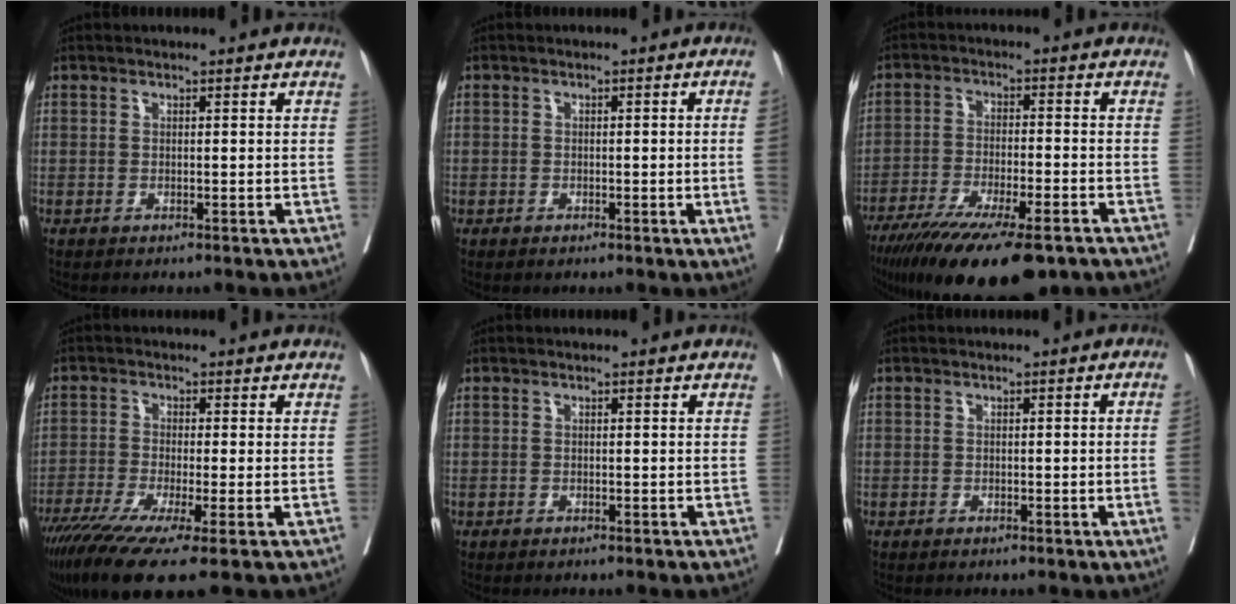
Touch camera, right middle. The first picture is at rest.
{"total": 2.0, "force": [-0.3, 0.0, 2.0], "torque": [-0.026, 0.006, -0.004]}
{"total": 18.1, "force": [-13.3, 3.1, 11.9], "torque": [-0.180, -0.042, -0.212]}
{"total": 11.8, "force": [-7.5, 0.7, 9.1], "torque": [-0.158, -0.035, -0.130]}
{"total": 0.0}
{"total": 2.1, "force": [-0.2, -0.2, 2.1], "torque": [-0.028, 0.007, -0.003]}